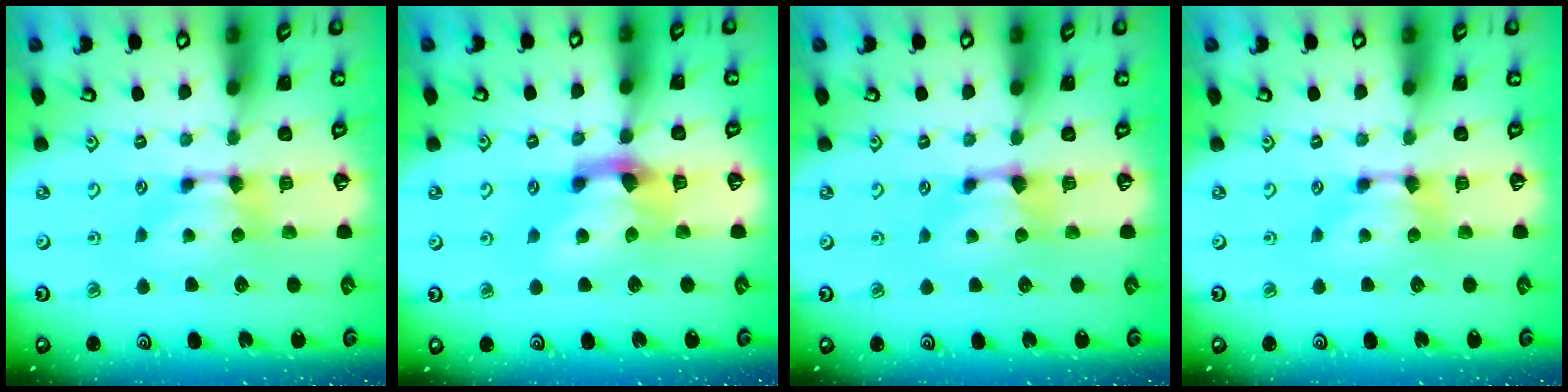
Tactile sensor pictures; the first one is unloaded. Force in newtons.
{"total": 4.2, "press": 3.8, "slide": 1.8}
{"total": 0.9, "press": 0.6, "slide": 0.7}
{"total": 0.0}